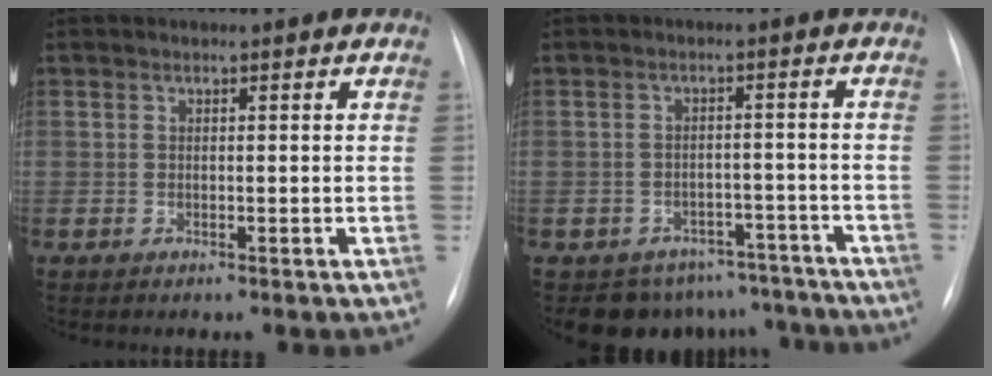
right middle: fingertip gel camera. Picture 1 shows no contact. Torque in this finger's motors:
{"motor_torque": [0.08, -0.09, 0.05, 0.02]}